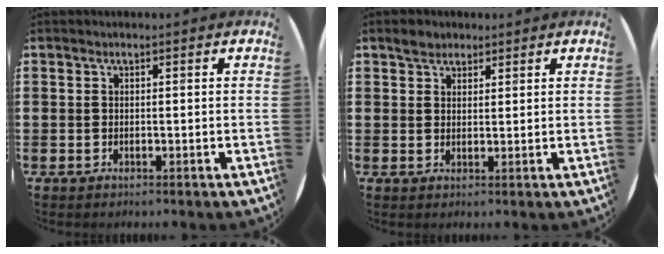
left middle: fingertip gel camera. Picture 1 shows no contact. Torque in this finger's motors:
{"motor_torque": [0.15, -0.12, 0.02, 0.01]}